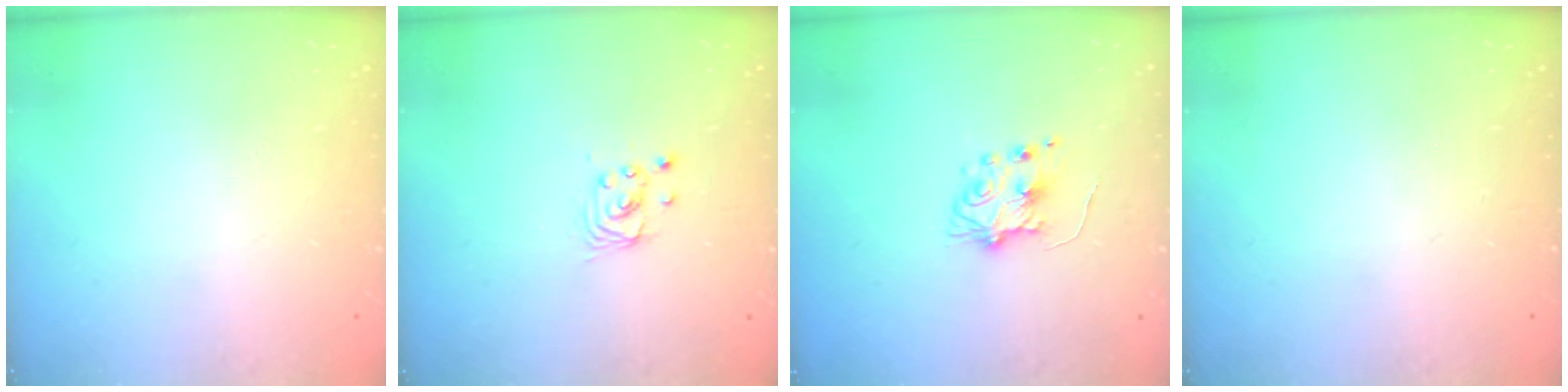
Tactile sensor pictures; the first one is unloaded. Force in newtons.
{"total": 2.4, "press": 2.4, "slide": 0.2}
{"total": 6.4, "press": 6.4, "slide": 0.4}
{"total": 0.0}